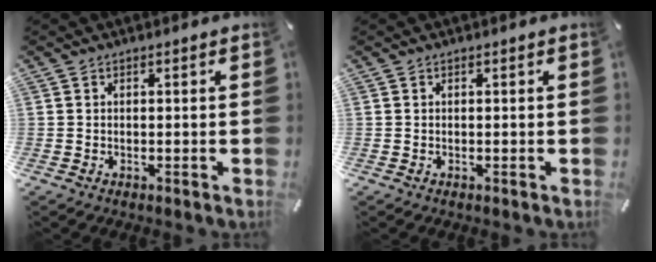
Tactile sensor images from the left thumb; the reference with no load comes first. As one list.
[{"total": 0.0}]